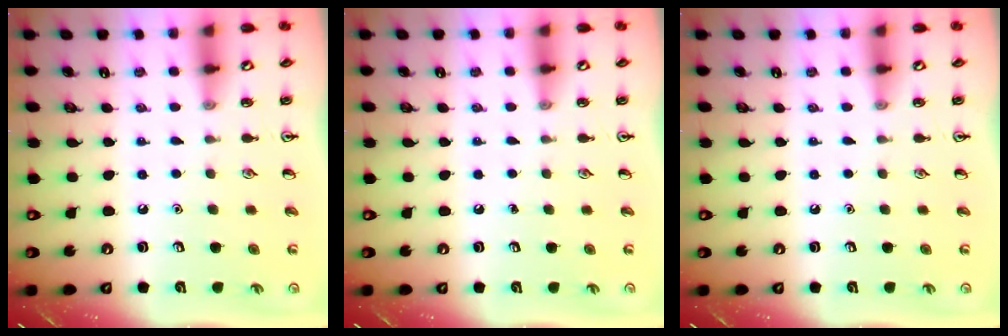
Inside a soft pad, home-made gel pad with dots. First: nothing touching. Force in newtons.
{"total": 0.0}
{"total": 0.0}